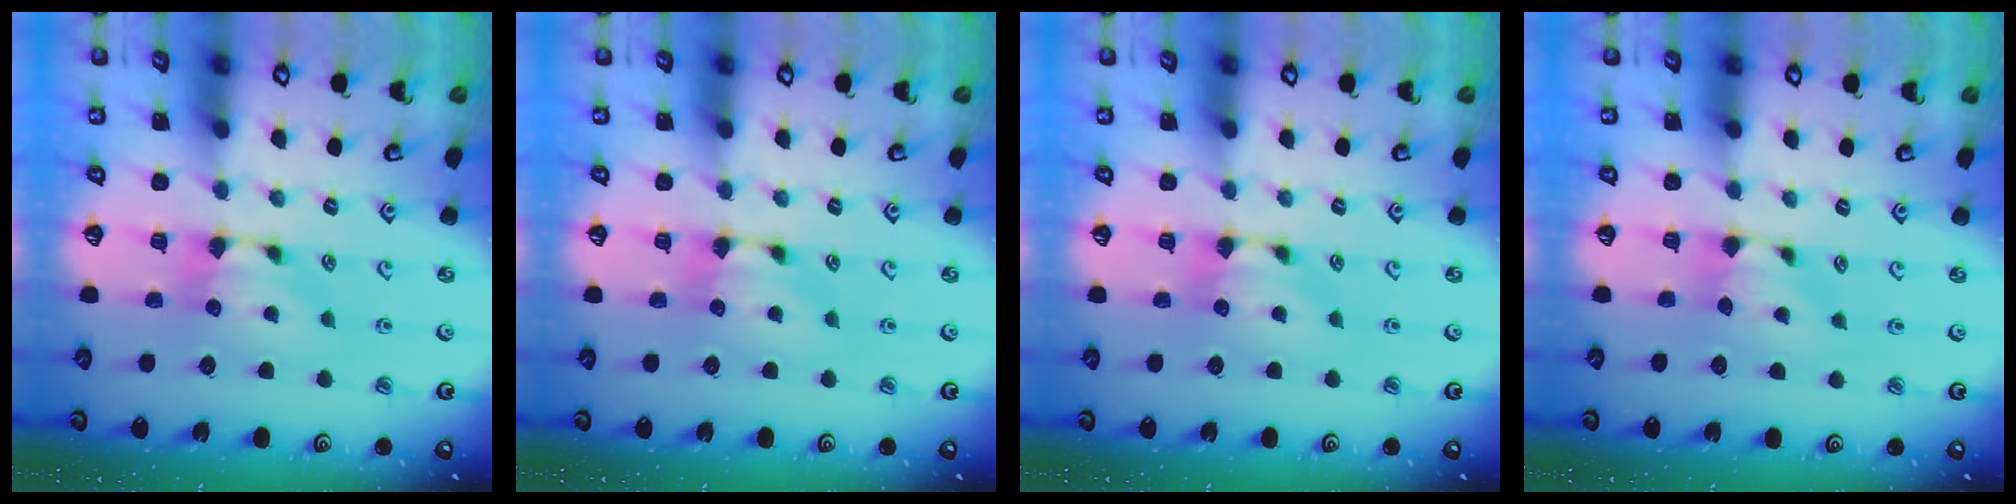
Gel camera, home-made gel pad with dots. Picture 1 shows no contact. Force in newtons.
{"total": 0.0}
{"total": 0.0}
{"total": 0.9, "press": 0.6, "slide": 0.6}